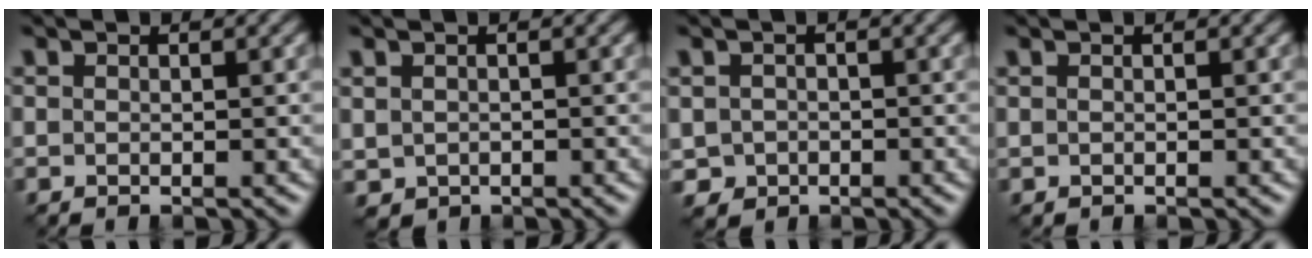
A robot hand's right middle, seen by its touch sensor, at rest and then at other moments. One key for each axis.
{"total": 1.0, "fx": -0.1, "fy": 0.9, "fz": 0.5, "tx": -0.016, "ty": -0.003, "tz": 0.000}
{"total": 1.9, "fx": -0.6, "fy": 1.7, "fz": 0.6, "tx": -0.016, "ty": -0.004, "tz": -0.010}
{"total": 0.0}